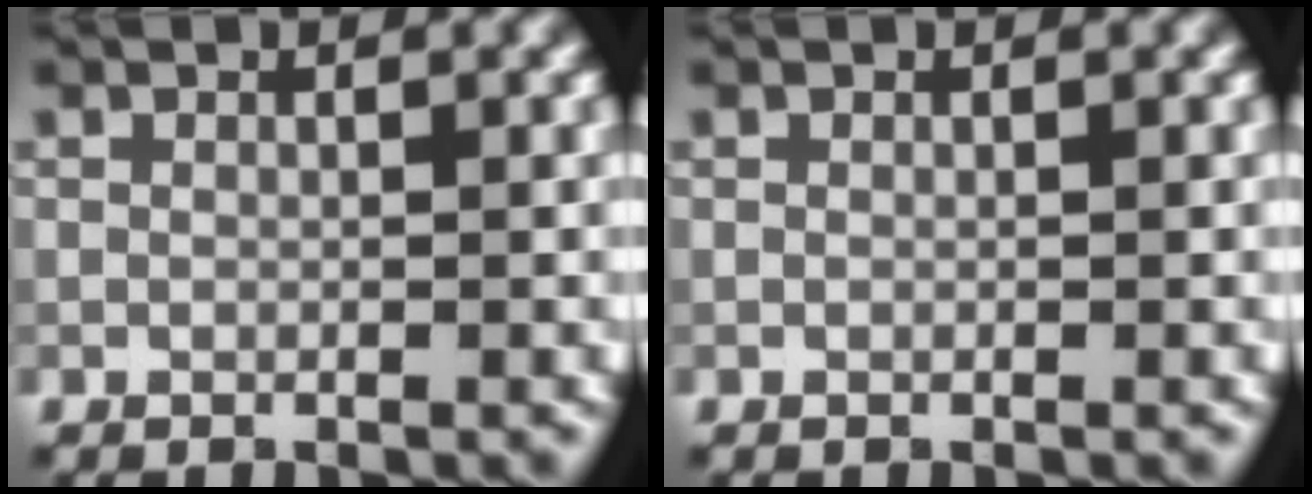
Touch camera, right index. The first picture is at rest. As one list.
[{"total": 0.0}]